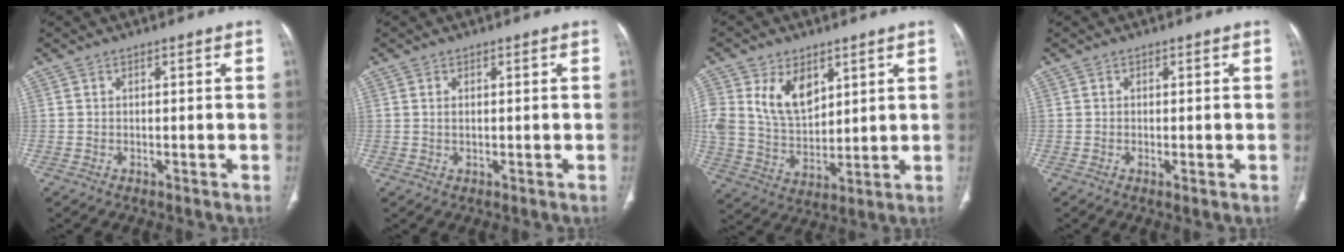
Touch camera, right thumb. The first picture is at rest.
{"total": 0.8, "force": [0.2, 0.4, 0.7], "torque": [-0.018, 0.000, 0.005]}
{"total": 11.9, "force": [5.2, 7.7, 7.4], "torque": [-0.114, -0.025, 0.114]}
{"total": 1.0, "force": [-0.3, 0.3, 0.9], "torque": [-0.018, -0.003, -0.004]}